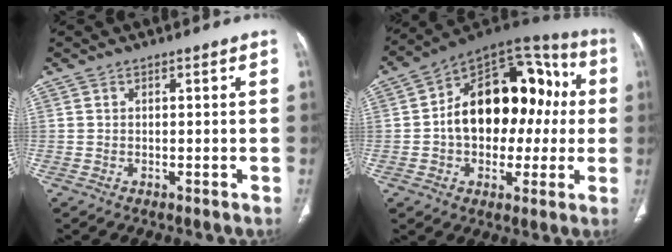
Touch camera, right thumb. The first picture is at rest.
{"total": 23.0, "force": [0.6, 14.9, 17.5], "torque": [-0.225, 0.050, 0.008]}